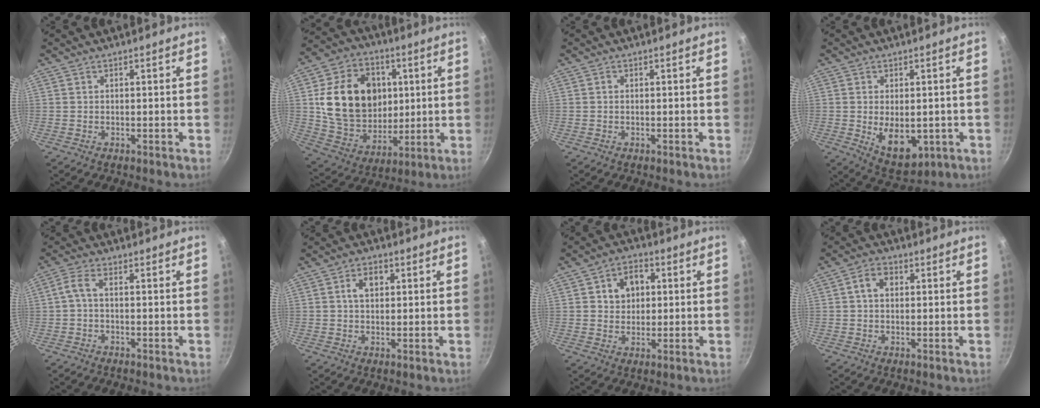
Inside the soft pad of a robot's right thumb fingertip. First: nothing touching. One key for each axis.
{"total": 21.7, "fx": 3.5, "fy": 17.2, "fz": 12.7, "tx": -0.188, "ty": 0.001, "tz": 0.071}
{"total": 0.6, "fx": 0.0, "fy": 0.5, "fz": 0.3, "tx": -0.006, "ty": 0.003, "tz": -0.001}
{"total": 12.4, "fx": -1.9, "fy": 7.2, "fz": 9.9, "tx": -0.142, "ty": -0.008, "tz": -0.011}
{"total": 3.1, "fx": -0.5, "fy": 1.4, "fz": 2.8, "tx": -0.072, "ty": 0.014, "tz": -0.018}
{"total": 4.3, "fx": 1.0, "fy": 2.9, "fz": 3.0, "tx": -0.034, "ty": 0.008, "tz": 0.013}
{"total": 7.3, "fx": 1.6, "fy": 5.9, "fz": 3.9, "tx": -0.031, "ty": 0.006, "tz": 0.020}
{"total": 4.5, "fx": 0.8, "fy": 3.3, "fz": 3.0, "tx": -0.039, "ty": 0.009, "tz": 0.006}